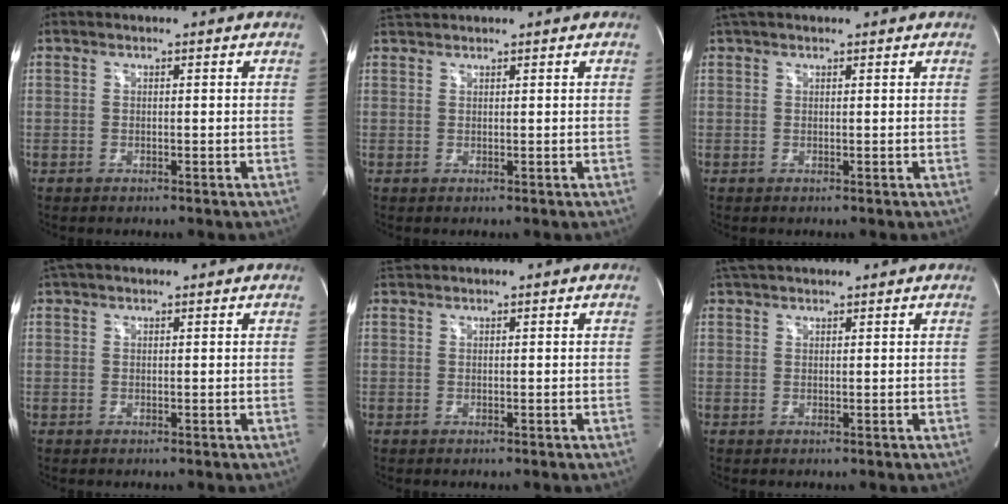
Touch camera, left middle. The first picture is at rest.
{"total": 2.0, "force": [2.0, -0.2, 0.3], "torque": [-0.013, 0.019, 0.043]}
{"total": 3.1, "force": [2.6, 0.9, 1.3], "torque": [-0.031, 0.031, 0.049]}
{"total": 3.7, "force": [3.2, 1.0, 1.6], "torque": [-0.033, 0.037, 0.058]}
{"total": 1.3, "force": [1.2, -0.3, 0.1], "torque": [-0.012, 0.015, 0.033]}
{"total": 4.9, "force": [4.4, 1.0, 2.0], "torque": [-0.037, 0.037, 0.079]}